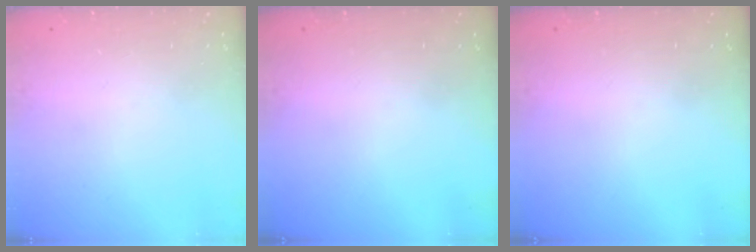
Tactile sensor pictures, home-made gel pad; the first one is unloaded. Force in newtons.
{"total": 0.0}
{"total": 0.0}